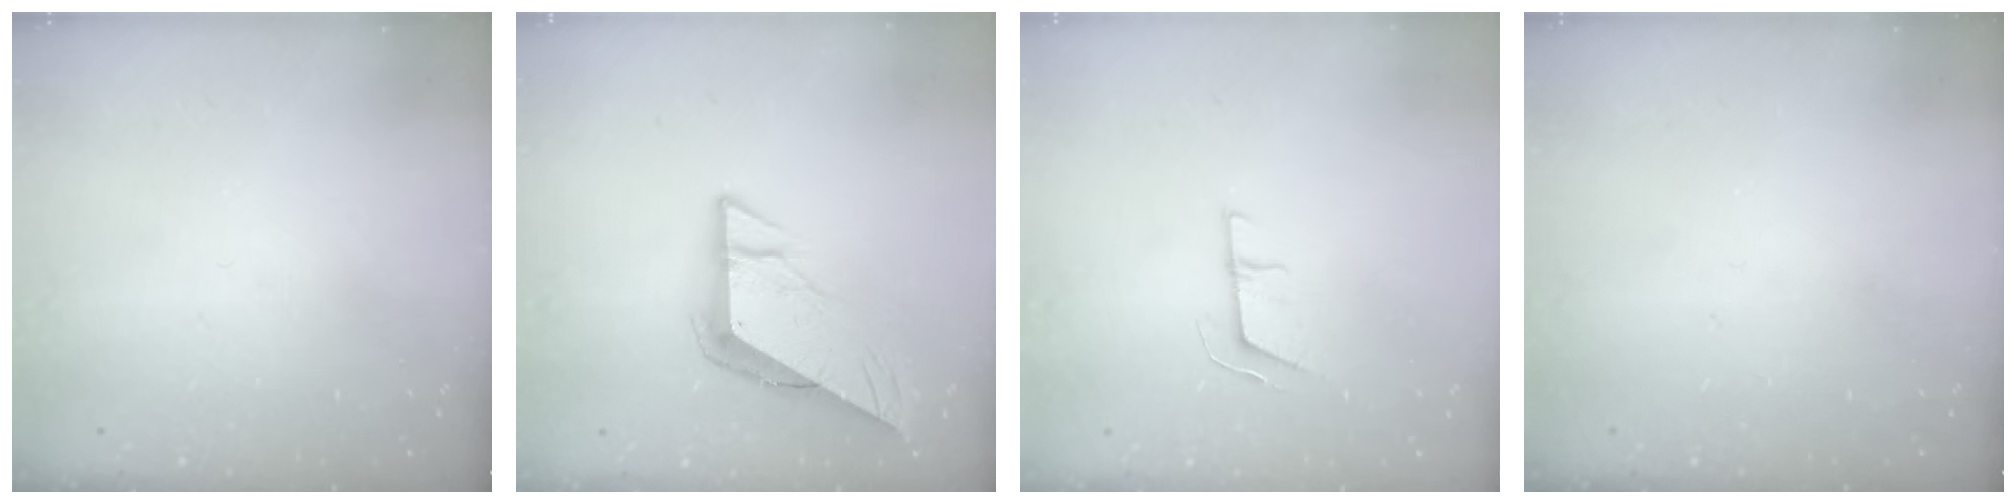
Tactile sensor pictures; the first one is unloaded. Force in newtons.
{"total": 9.4, "press": 9.3, "slide": 0.7}
{"total": 6.1, "press": 6.1, "slide": 1.0}
{"total": 0.0}